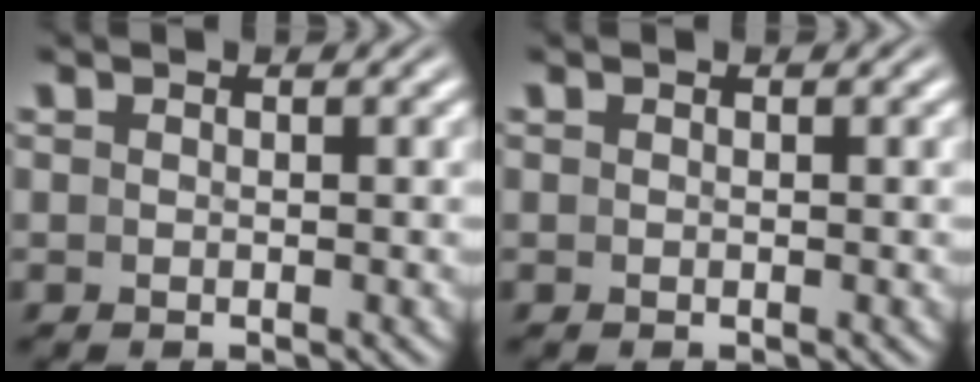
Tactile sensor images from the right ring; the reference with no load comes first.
{"total": 0.0}